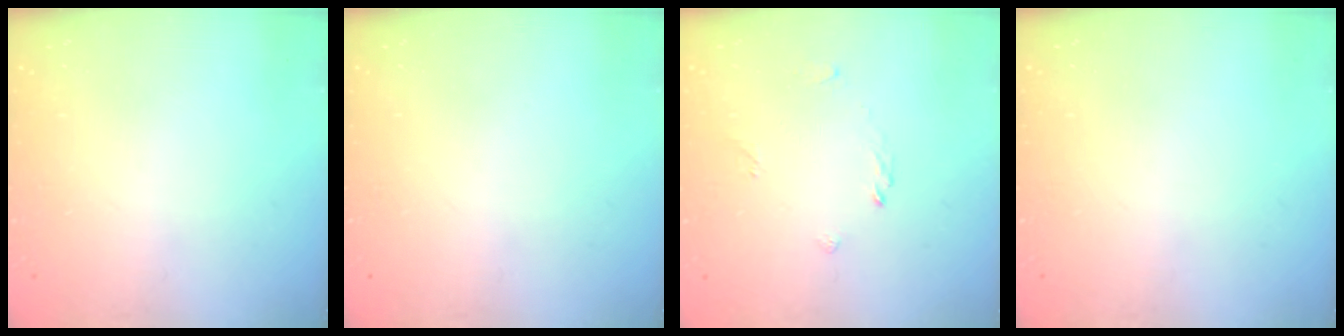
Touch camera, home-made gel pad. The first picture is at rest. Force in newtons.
{"total": 0.0}
{"total": 2.6, "press": 2.5, "slide": 0.8}
{"total": 0.0}